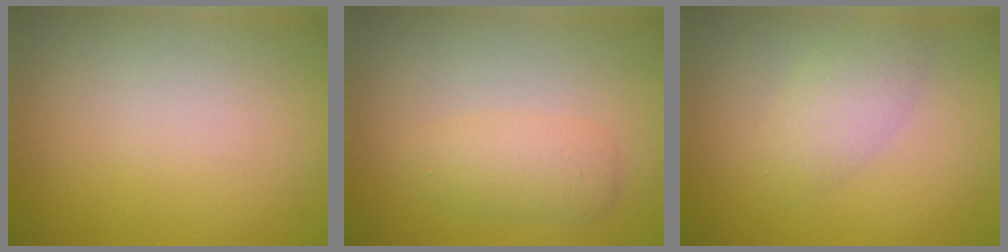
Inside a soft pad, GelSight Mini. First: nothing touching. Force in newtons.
{"total": 2.3, "press": 2.2, "slide": 0.2}
{"total": 2.4, "press": 2.4, "slide": 0.2}